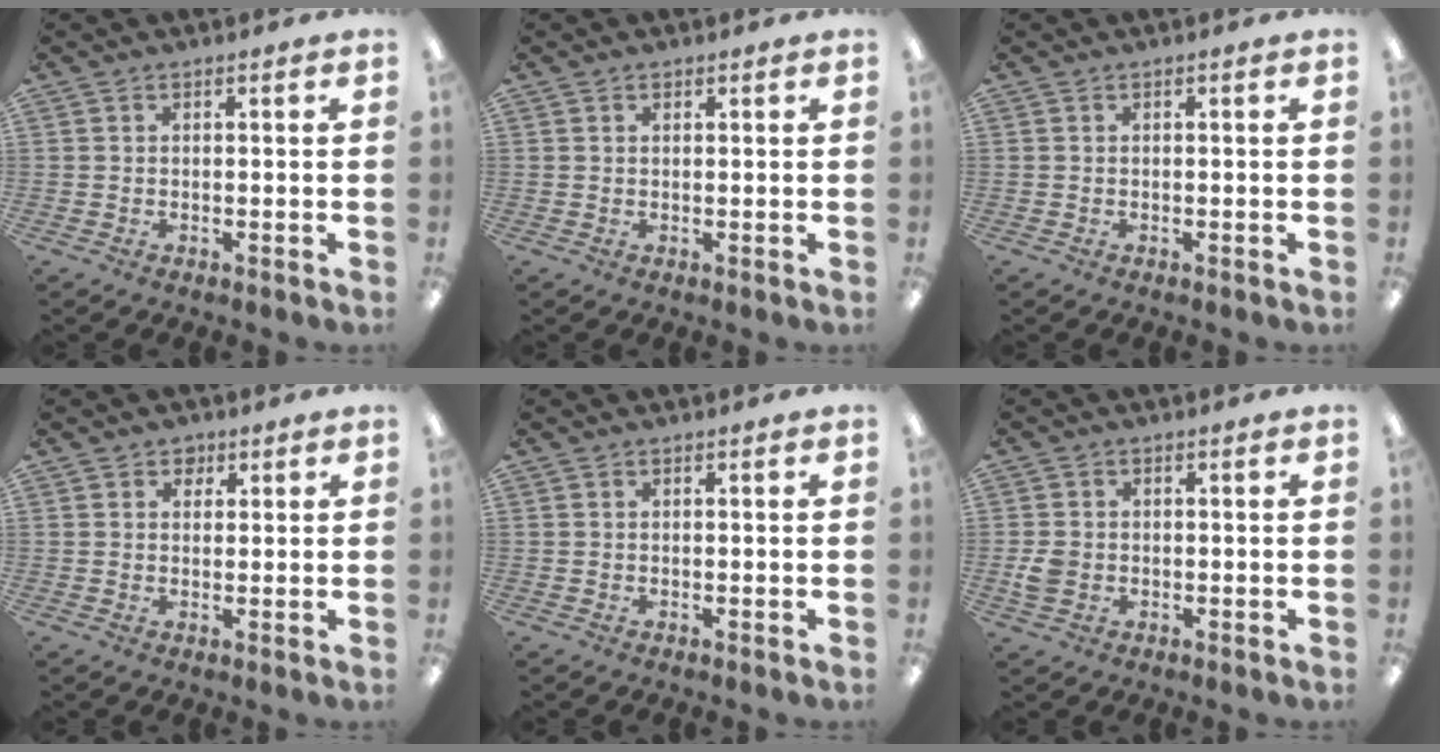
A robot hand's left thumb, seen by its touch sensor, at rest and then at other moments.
{"total": 0.8, "force": [0.5, 0.5, 0.3], "torque": [0.001, -0.001, 0.008]}
{"total": 0.0}
{"total": 2.8, "force": [1.8, 2.0, 0.7], "torque": [-0.002, -0.001, 0.029]}
{"total": 0.0}
{"total": 3.6, "force": [-0.6, 2.9, 2.1], "torque": [-0.026, 0.004, -0.010]}